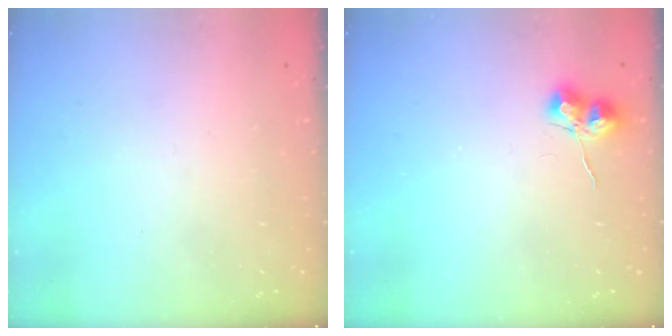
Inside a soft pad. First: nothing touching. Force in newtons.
{"total": 7.3, "press": 7.2, "slide": 1.2}